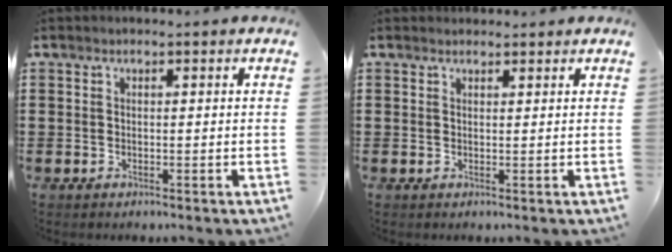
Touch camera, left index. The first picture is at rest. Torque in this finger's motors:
{"motor_torque": [-0.11, -0.17, -0.28, -0.08]}